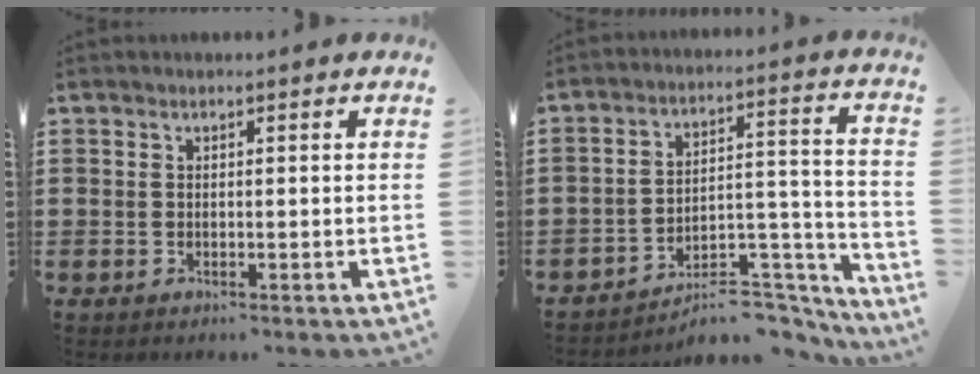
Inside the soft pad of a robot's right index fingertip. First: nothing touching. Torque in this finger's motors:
{"motor_torque": [-1.49, 0.65, -0.41, -0.16]}